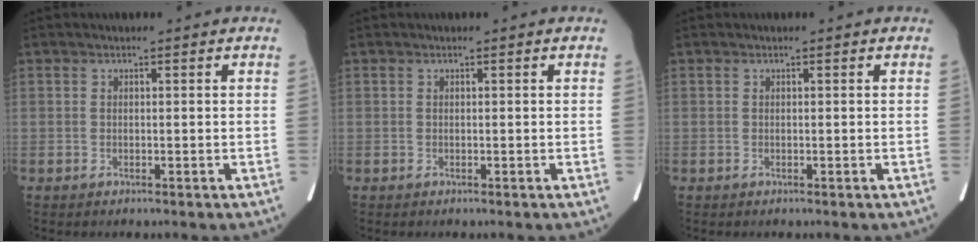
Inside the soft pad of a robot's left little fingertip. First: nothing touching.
{"total": 0.0}
{"total": 0.0}